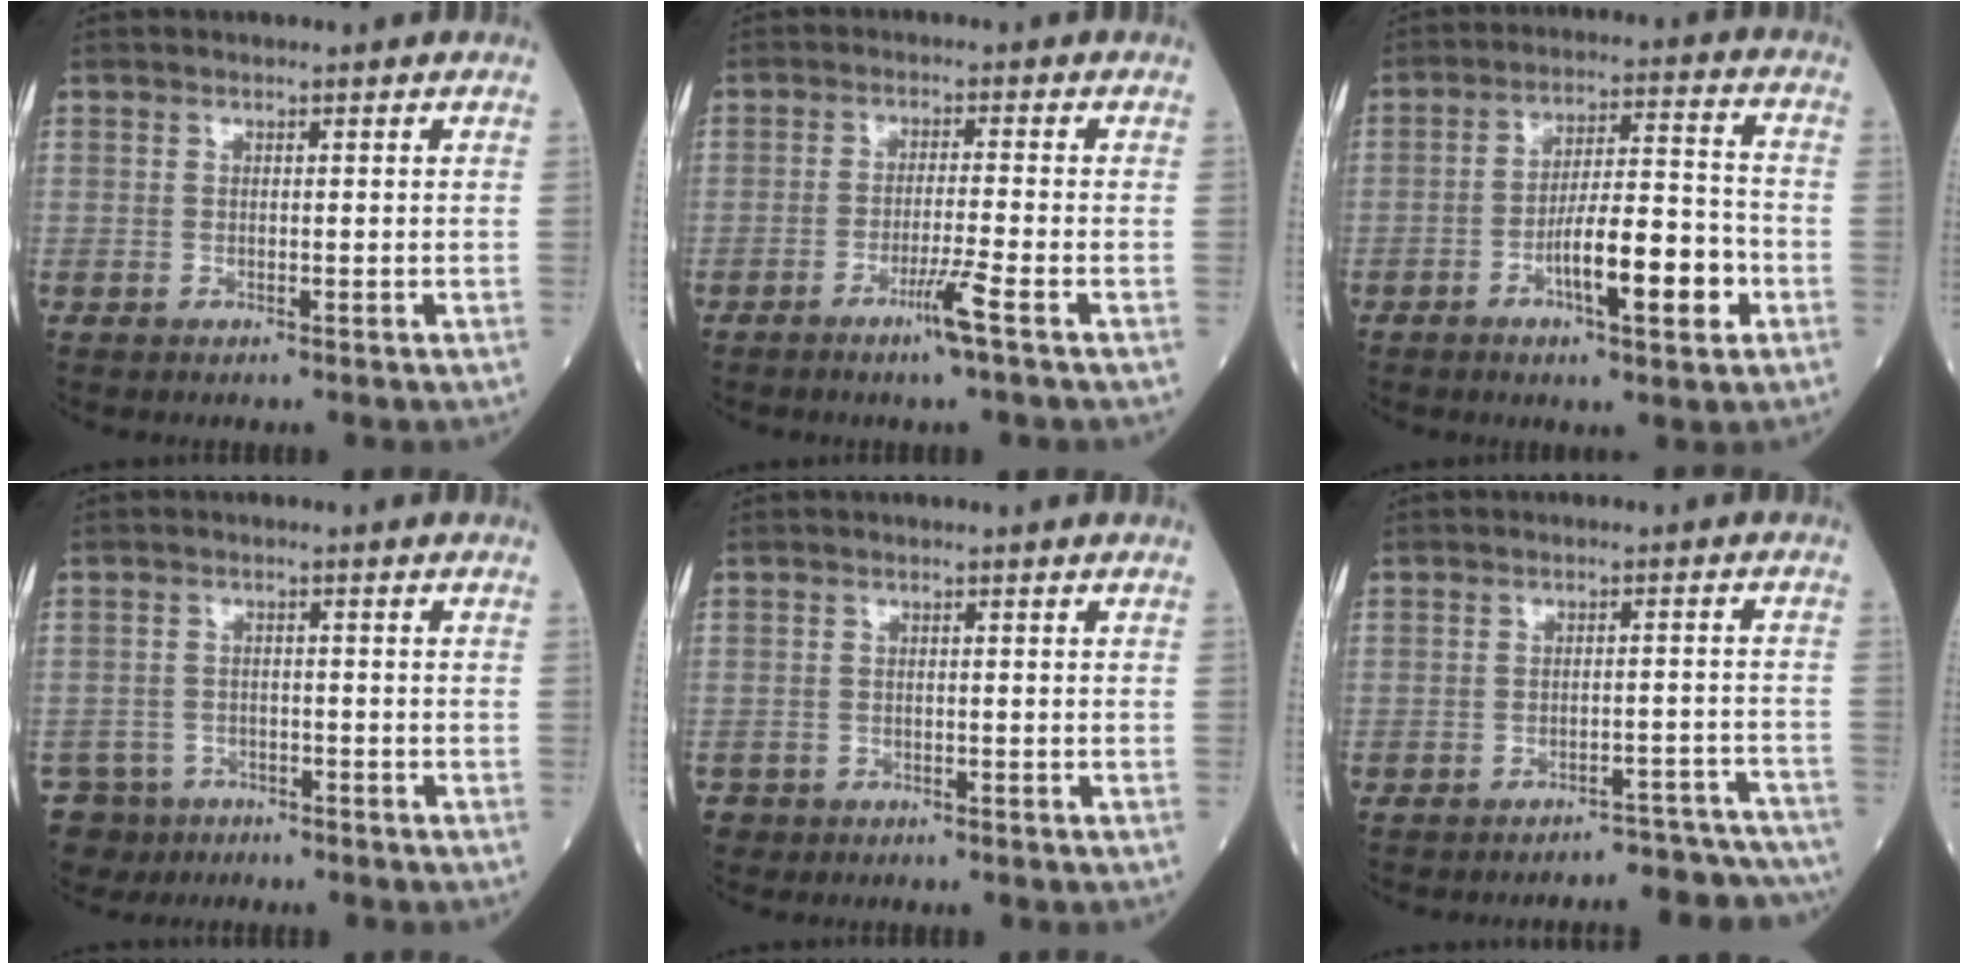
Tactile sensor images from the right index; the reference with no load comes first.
{"total": 4.5, "force": [-2.5, -0.9, 3.6], "torque": [-0.068, -0.010, -0.050]}
{"total": 11.0, "force": [-4.2, 2.1, 10.0], "torque": [-0.162, 0.011, -0.068]}
{"total": 6.1, "force": [-4.7, 3.9, -0.3], "torque": [0.001, 0.003, -0.078]}
{"total": 2.0, "force": [-1.5, 1.3, -0.2], "torque": [-0.008, 0.003, -0.028]}
{"total": 12.8, "force": [-12.6, 1.4, 1.8], "torque": [0.001, 0.017, -0.142]}